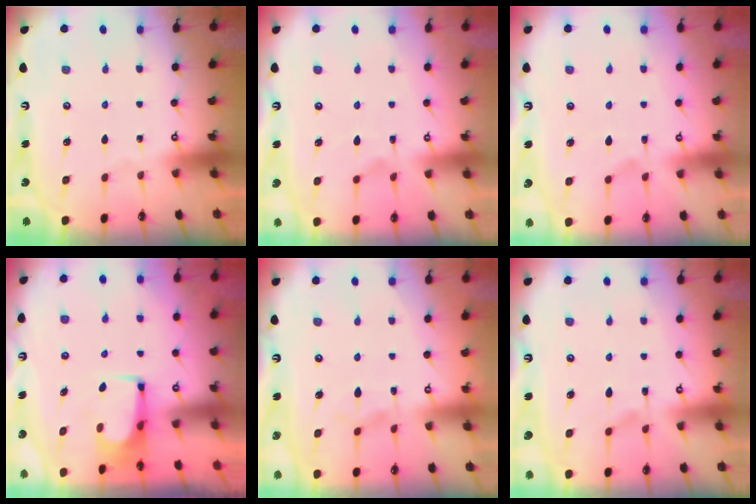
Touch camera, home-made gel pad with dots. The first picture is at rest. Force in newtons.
{"total": 2.5, "press": 2.1, "slide": 1.3}
{"total": 2.1, "press": 1.8, "slide": 1.2}
{"total": 1.6, "press": 1.5, "slide": 0.3}
{"total": 1.8, "press": 1.5, "slide": 1.0}
{"total": 1.3, "press": 0.3, "slide": 1.3}